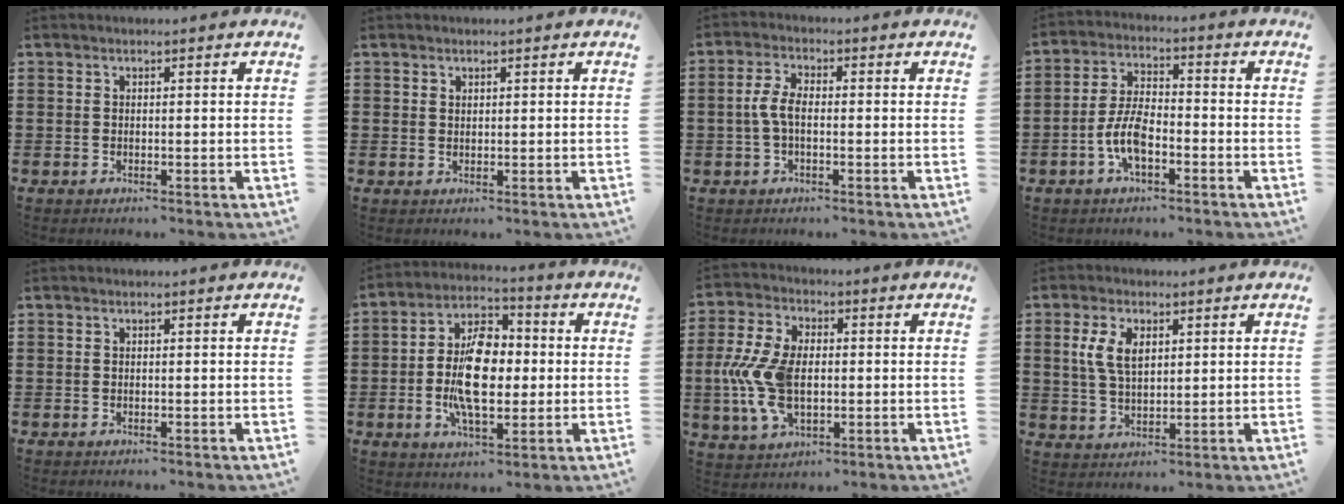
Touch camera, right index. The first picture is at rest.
{"total": 0.9, "force": [0.8, 0.5, 0.1], "torque": [-0.003, 0.002, 0.015]}
{"total": 4.0, "force": [-0.6, 1.8, 3.5], "torque": [-0.094, -0.005, -0.021]}
{"total": 6.9, "force": [-2.6, 3.2, 5.5], "torque": [-0.135, 0.000, -0.057]}
{"total": 0.0}
{"total": 10.6, "force": [-0.8, 5.8, 8.8], "torque": [-0.185, 0.007, -0.022]}
{"total": 10.7, "force": [-0.8, 6.3, 8.6], "torque": [-0.216, -0.005, -0.021]}
{"total": 5.7, "force": [1.7, 3.2, 4.4], "torque": [-0.104, 0.008, 0.027]}